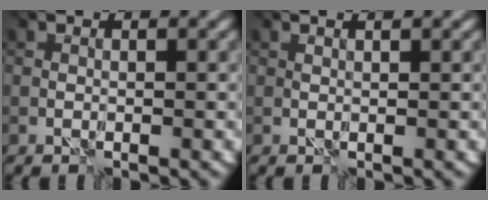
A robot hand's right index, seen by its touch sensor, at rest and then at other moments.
{"total": 0.6, "force": [0.6, -0.1, 0.1], "torque": [-0.010, 0.001, 0.010]}